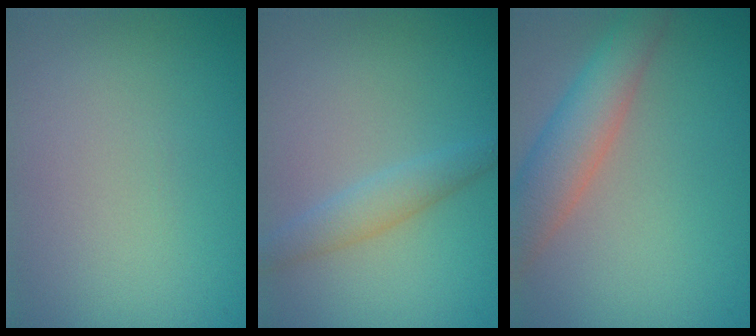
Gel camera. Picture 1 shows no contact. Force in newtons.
{"total": 2.0, "press": 2.0, "slide": 0.1}
{"total": 5.2, "press": 5.2, "slide": 0.2}